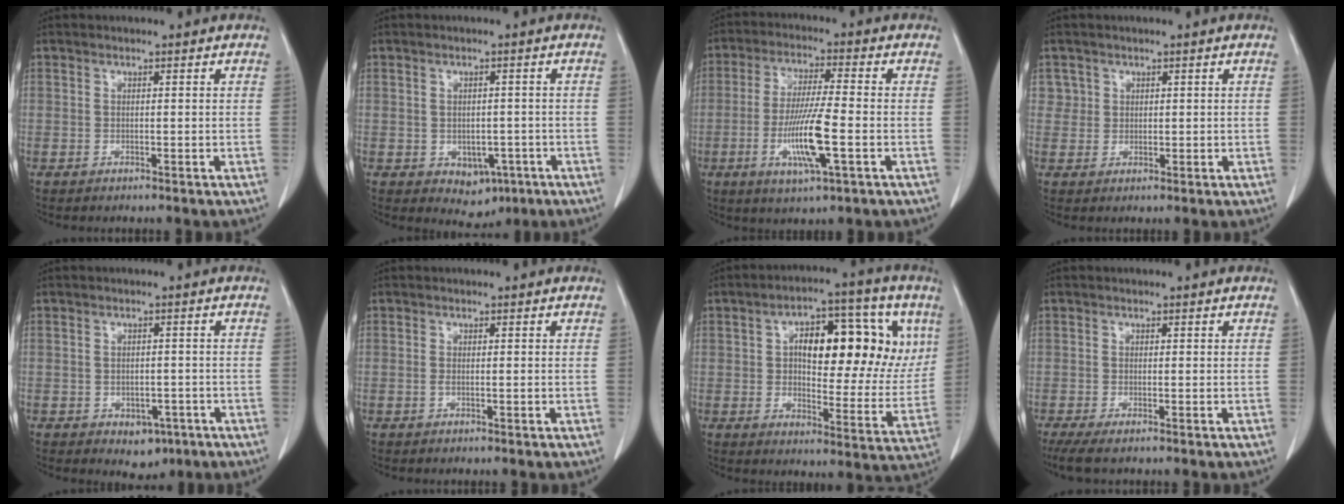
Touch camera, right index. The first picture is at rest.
{"total": 4.7, "force": [-1.8, 3.5, 2.6], "torque": [-0.026, 0.003, -0.010]}
{"total": 10.3, "force": [-2.9, 0.7, 9.9], "torque": [-0.192, -0.014, -0.055]}
{"total": 2.3, "force": [1.0, 2.0, -0.2], "torque": [0.019, -0.001, 0.012]}
{"total": 3.9, "force": [-2.0, 2.7, 2.1], "torque": [-0.020, 0.003, -0.014]}
{"total": 0.9, "force": [-0.2, 0.2, 0.8], "torque": [-0.014, -0.001, -0.001]}
{"total": 18.7, "force": [5.3, 7.8, 16.2], "torque": [-0.222, 0.033, 0.078]}
{"total": 3.7, "force": [-2.7, 0.7, 2.5], "torque": [-0.048, -0.012, -0.047]}